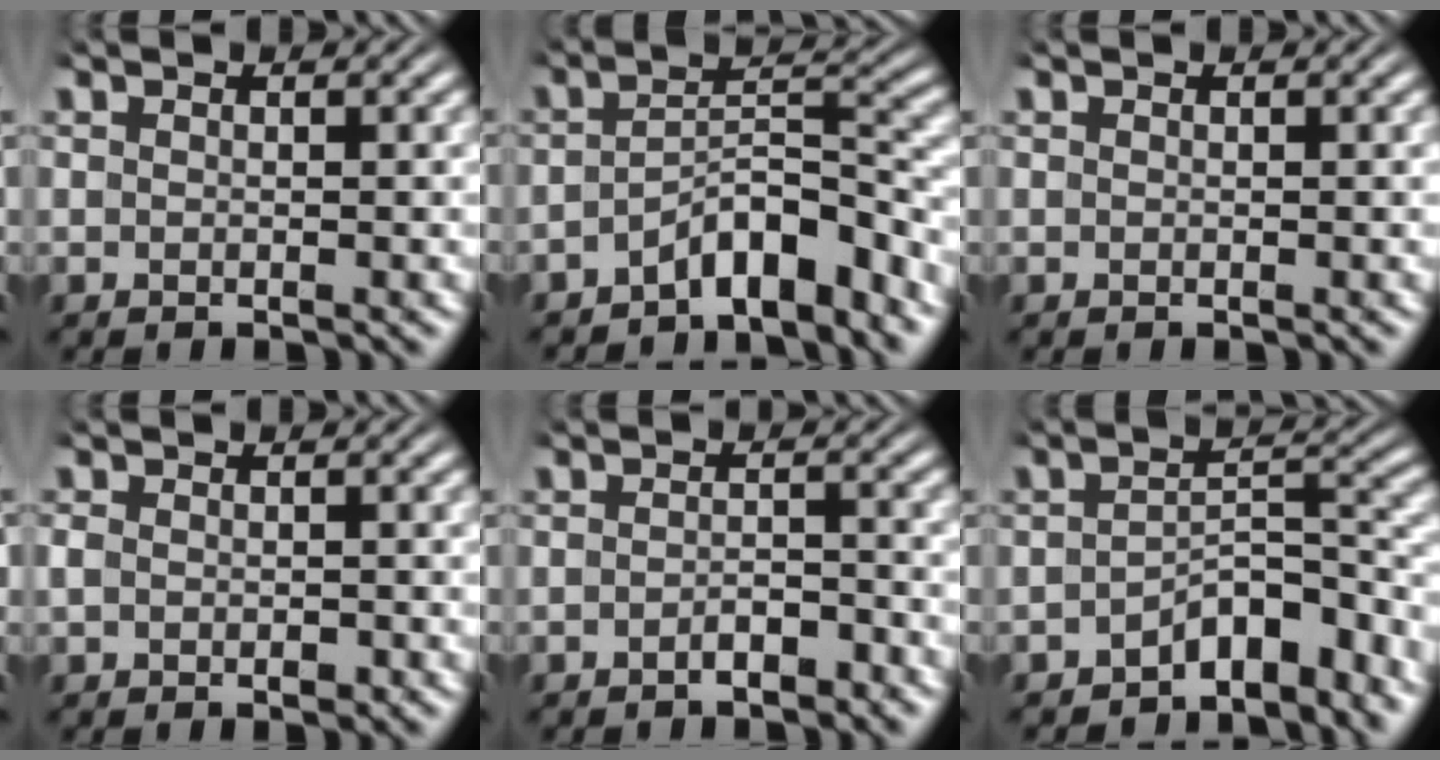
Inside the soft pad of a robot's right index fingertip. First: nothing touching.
{"total": 5.7, "force": [-4.0, 1.6, 3.7], "torque": [-0.044, -0.005, -0.063]}
{"total": 0.0}
{"total": 1.2, "force": [-0.5, 0.8, 0.7], "torque": [-0.023, -0.008, -0.005]}
{"total": 2.0, "force": [-1.7, 0.6, 0.8], "torque": [-0.007, 0.001, -0.033]}
{"total": 5.5, "force": [-4.0, 1.4, 3.5], "torque": [-0.039, -0.011, -0.060]}